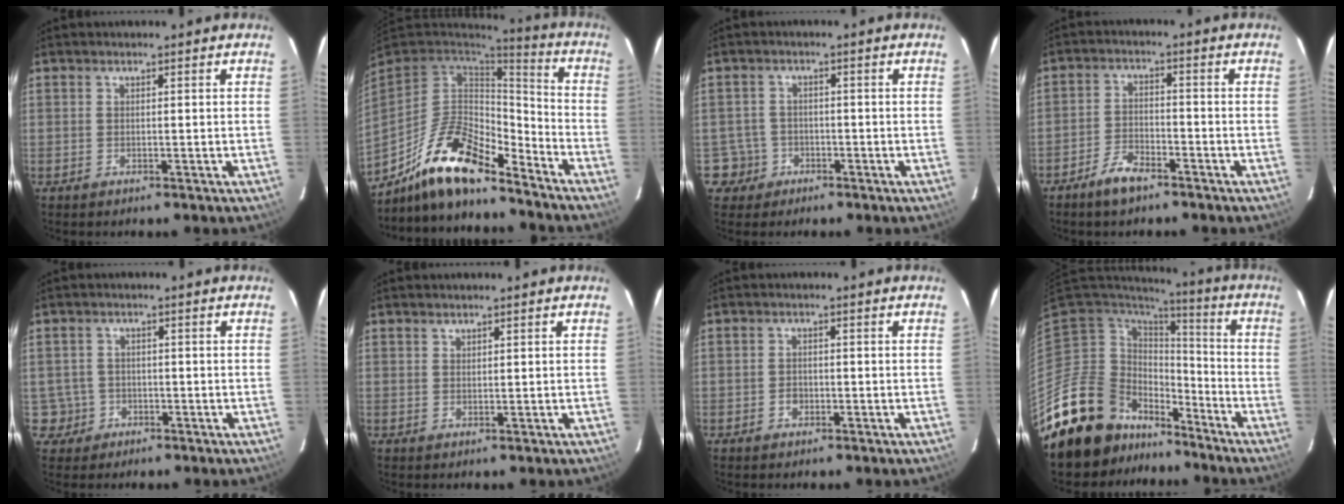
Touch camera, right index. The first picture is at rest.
{"total": 16.6, "force": [-12.3, 5.2, 9.9], "torque": [-0.207, -0.007, -0.231]}
{"total": 4.3, "force": [-1.8, 3.9, -0.3], "torque": [0.002, 0.021, -0.031]}
{"total": 5.6, "force": [-4.3, 2.1, 2.9], "torque": [-0.074, 0.004, -0.080]}
{"total": 3.8, "force": [-1.1, 3.7, -0.1], "torque": [-0.001, 0.018, -0.015]}
{"total": 0.7, "force": [0.7, 0.3, 0.1], "torque": [-0.002, 0.001, 0.014]}
{"total": 1.6, "force": [-0.7, 1.4, 0.5], "torque": [-0.010, 0.002, -0.009]}
{"total": 17.7, "force": [-13.3, 11.1, 3.5], "torque": [-0.111, 0.021, -0.217]}